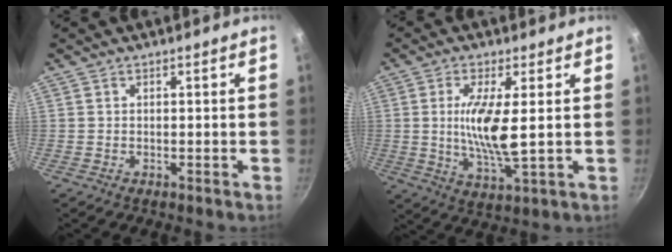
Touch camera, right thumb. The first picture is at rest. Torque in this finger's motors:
{"motor_torque": [1.13, 2.59, 1.66, -0.11, 0.49]}